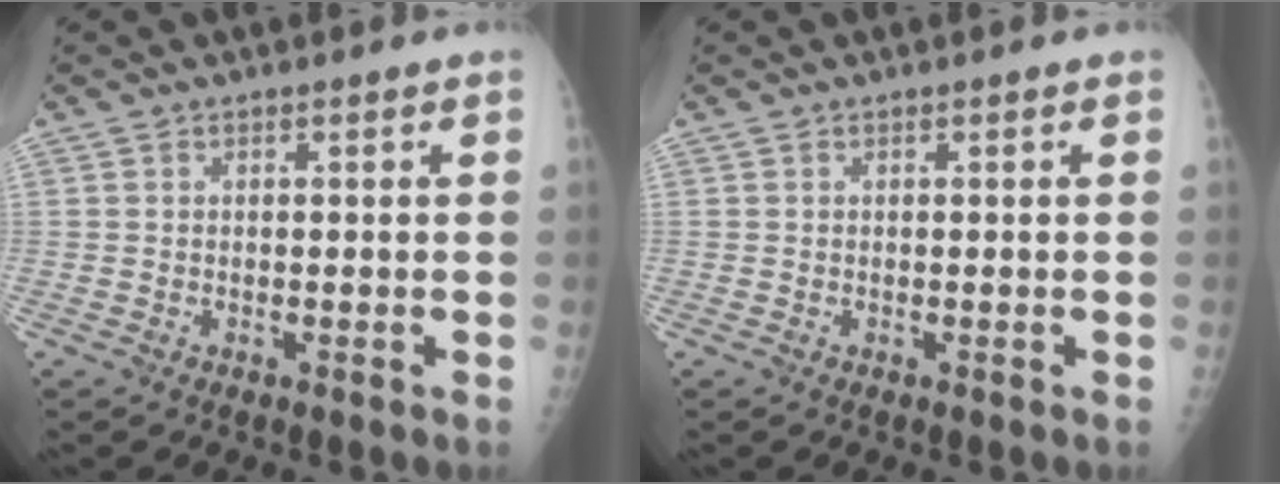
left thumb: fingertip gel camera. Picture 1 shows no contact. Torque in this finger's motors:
{"motor_torque": [0.00, 0.00, -0.02, -0.02, 0.00]}